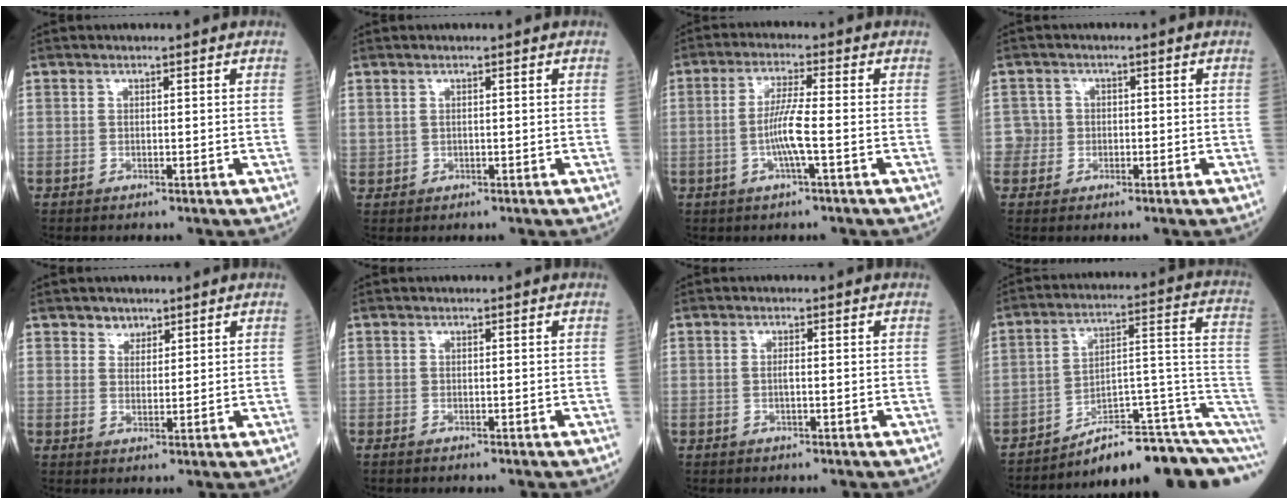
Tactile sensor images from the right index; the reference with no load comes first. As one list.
[{"total": 0.6, "force": [0.3, 0.4, 0.3], "torque": [-0.007, 0.003, 0.008]}, {"total": 5.7, "force": [-1.3, -0.1, 5.6], "torque": [-0.115, 0.001, -0.027]}, {"total": 2.5, "force": [-0.6, 2.5, -0.2], "torque": [0.015, 0.010, -0.016]}, {"total": 2.1, "force": [1.6, 1.4, 0.1], "torque": [0.006, -0.003, 0.024]}, {"total": 0.7, "force": [-0.7, 0.0, 0.0], "torque": [0.000, -0.002, -0.012]}, {"total": 1.2, "force": [-0.2, 0.1, 1.2], "torque": [-0.024, 0.001, -0.004]}, {"total": 14.6, "force": [-9.2, 2.8, 10.9], "torque": [-0.104, 0.081, -0.131]}]